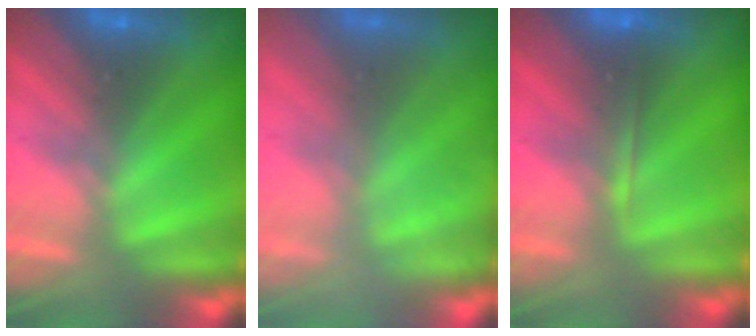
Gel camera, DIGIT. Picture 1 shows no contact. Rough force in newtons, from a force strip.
{"total": 2.4}
{"total": 2.0}